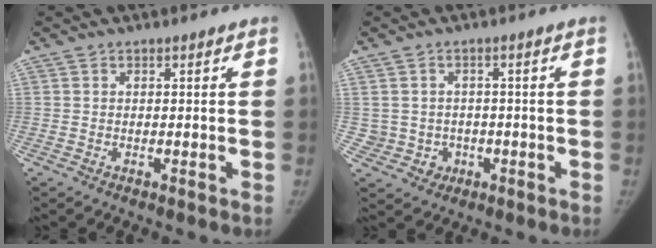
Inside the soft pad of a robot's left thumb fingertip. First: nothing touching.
{"total": 4.5, "force": [-0.8, 4.4, 0.4], "torque": [0.020, 0.013, -0.007]}